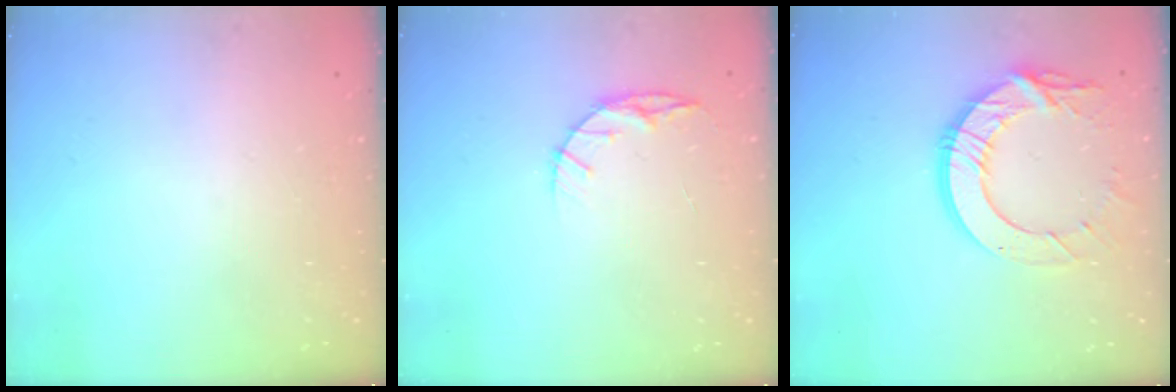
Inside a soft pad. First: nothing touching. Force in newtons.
{"total": 5.8, "press": 5.8, "slide": 0.6}
{"total": 14.5, "press": 14.5, "slide": 1.3}